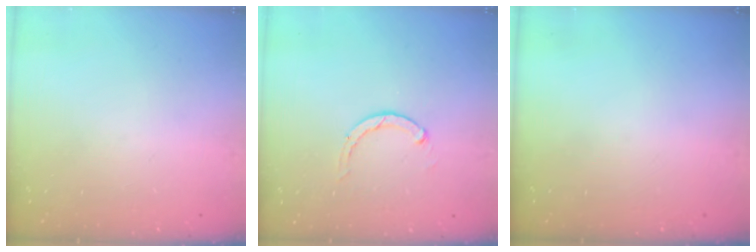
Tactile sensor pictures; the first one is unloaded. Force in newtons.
{"total": 2.8, "press": 2.8, "slide": 0.5}
{"total": 0.0}